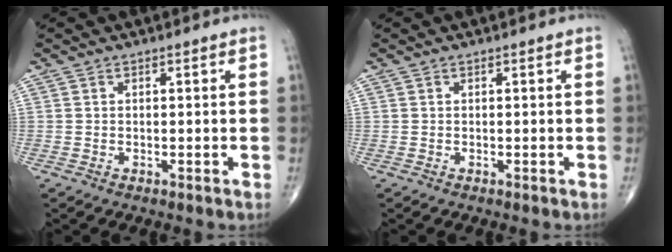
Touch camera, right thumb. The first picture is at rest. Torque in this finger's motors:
{"motor_torque": [0.00, 0.00, 0.00, -0.01, 0.00]}